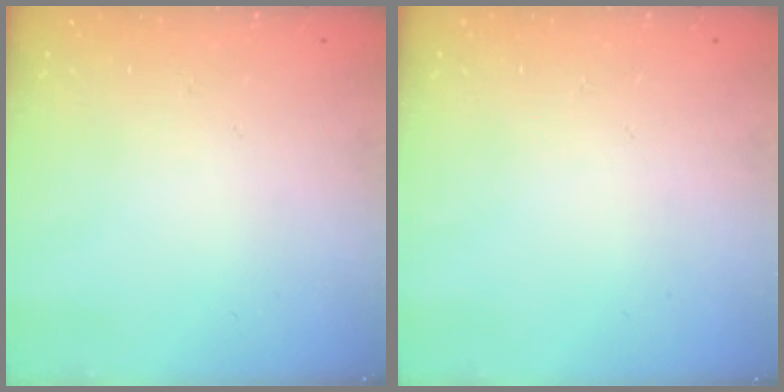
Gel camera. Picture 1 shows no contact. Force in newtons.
{"total": 0.0}